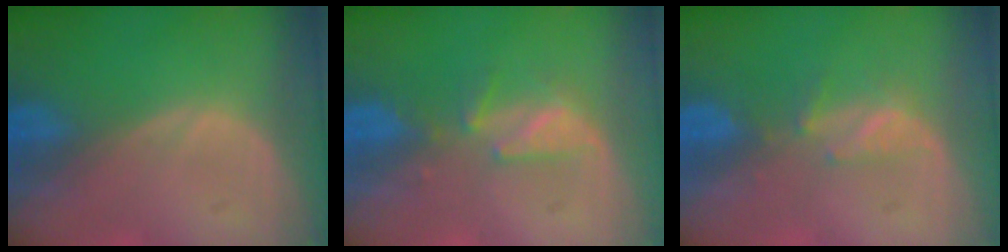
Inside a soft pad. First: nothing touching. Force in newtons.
{"total": 3.6, "press": 3.5, "slide": 0.5}
{"total": 2.7, "press": 2.6, "slide": 0.8}